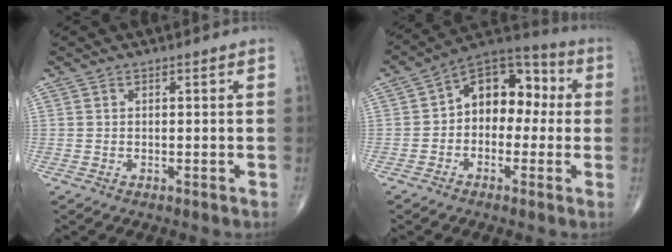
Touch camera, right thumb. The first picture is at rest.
{"total": 12.4, "force": [0.6, 8.6, 8.9], "torque": [-0.087, 0.043, -0.011]}